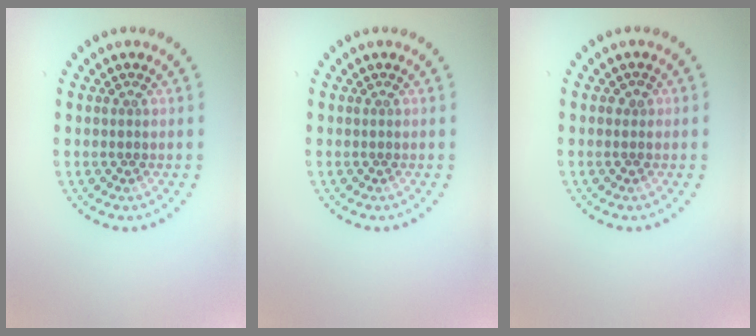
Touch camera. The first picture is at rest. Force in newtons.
{"total": 0.0}
{"total": 0.8, "press": 0.8, "slide": 0.1}